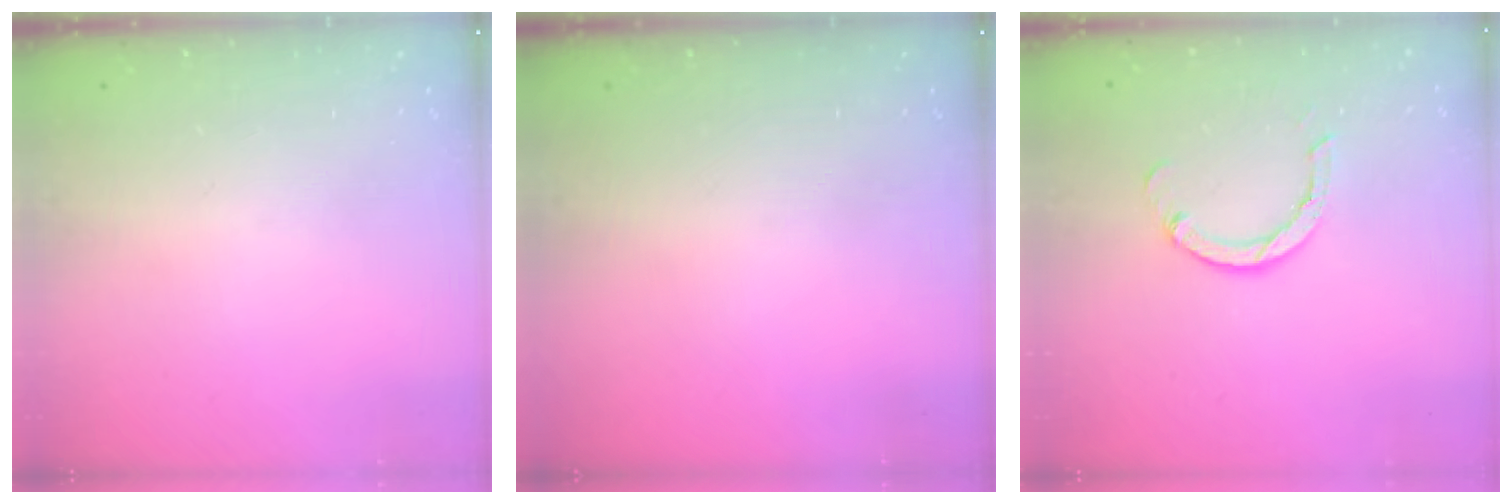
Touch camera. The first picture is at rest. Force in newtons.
{"total": 0.0}
{"total": 3.6, "press": 3.6, "slide": 0.2}